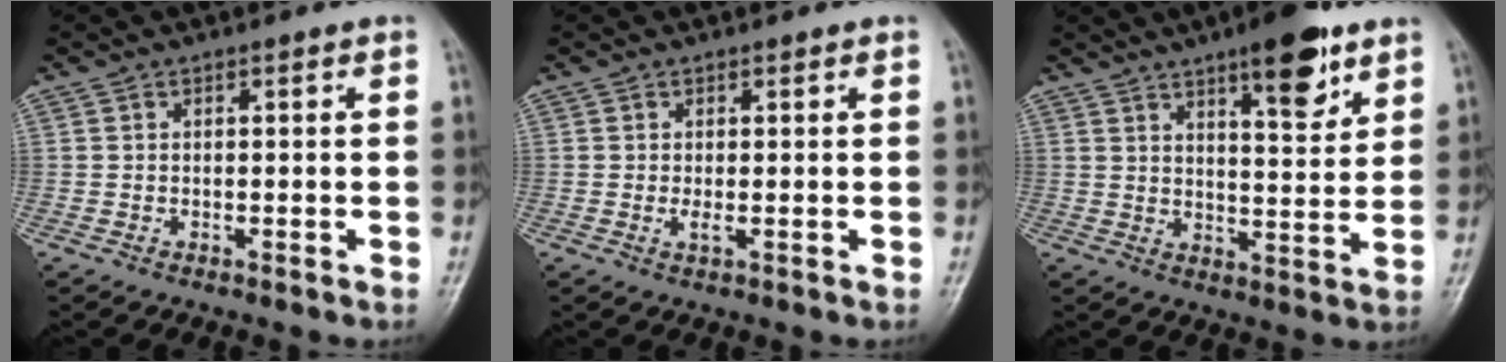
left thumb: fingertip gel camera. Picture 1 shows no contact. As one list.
[{"total": 1.2, "force": [0.1, 0.4, 1.1], "torque": [-0.022, -0.004, 0.003]}, {"total": 11.6, "force": [7.0, 3.5, 8.5], "torque": [-0.100, -0.038, 0.101]}]